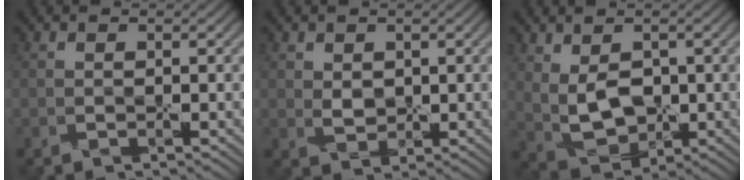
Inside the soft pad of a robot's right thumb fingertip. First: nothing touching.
{"total": 1.9, "force": [0.9, 1.5, 0.9], "torque": [-0.022, -0.002, 0.023]}
{"total": 5.6, "force": [1.0, 3.7, 4.2], "torque": [-0.103, -0.007, 0.027]}